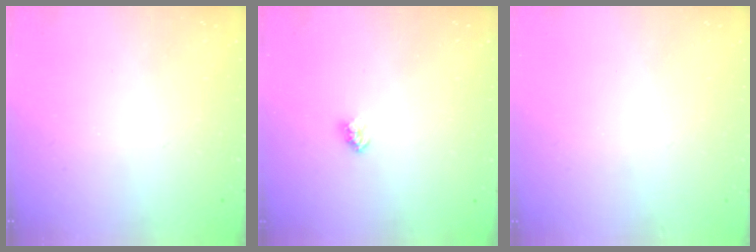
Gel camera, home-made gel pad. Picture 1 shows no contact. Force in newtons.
{"total": 2.4, "press": 2.4, "slide": 0.1}
{"total": 0.5, "press": 0.5, "slide": 0.1}